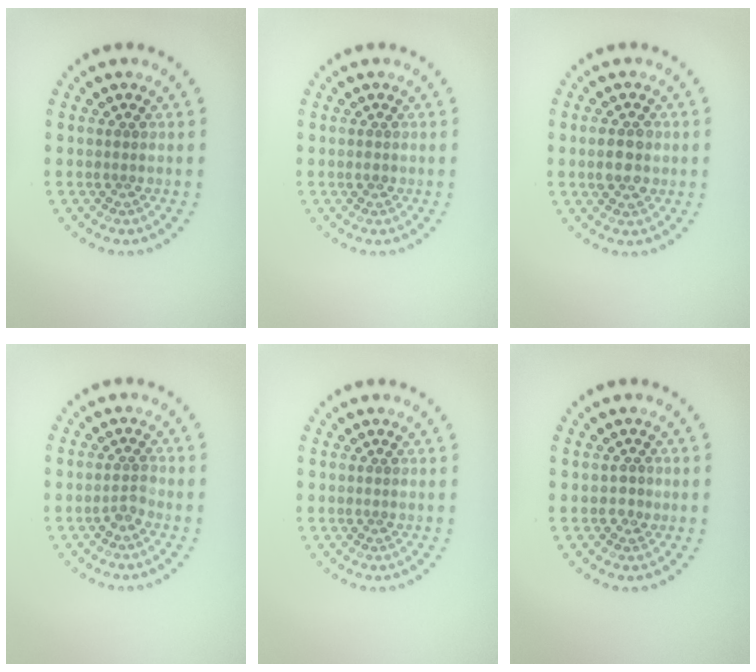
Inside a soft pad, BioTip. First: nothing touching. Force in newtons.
{"total": 0.7, "press": 0.7, "slide": 0.1}
{"total": 2.8, "press": 2.8, "slide": 0.2}
{"total": 1.2, "press": 1.0, "slide": 0.7}
{"total": 0.0}
{"total": 1.0, "press": 0.9, "slide": 0.5}